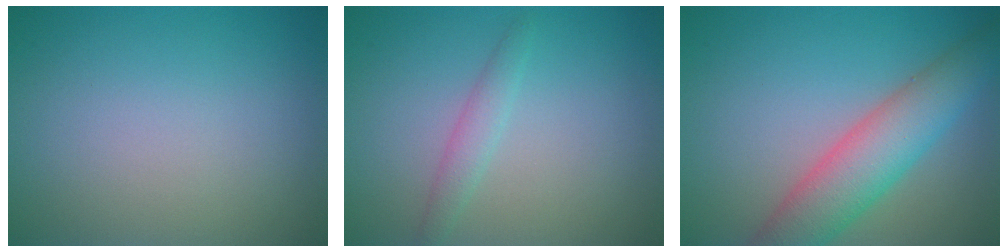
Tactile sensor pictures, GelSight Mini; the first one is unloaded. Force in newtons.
{"total": 1.5, "press": 1.5, "slide": 0.1}
{"total": 6.3, "press": 6.3, "slide": 0.2}